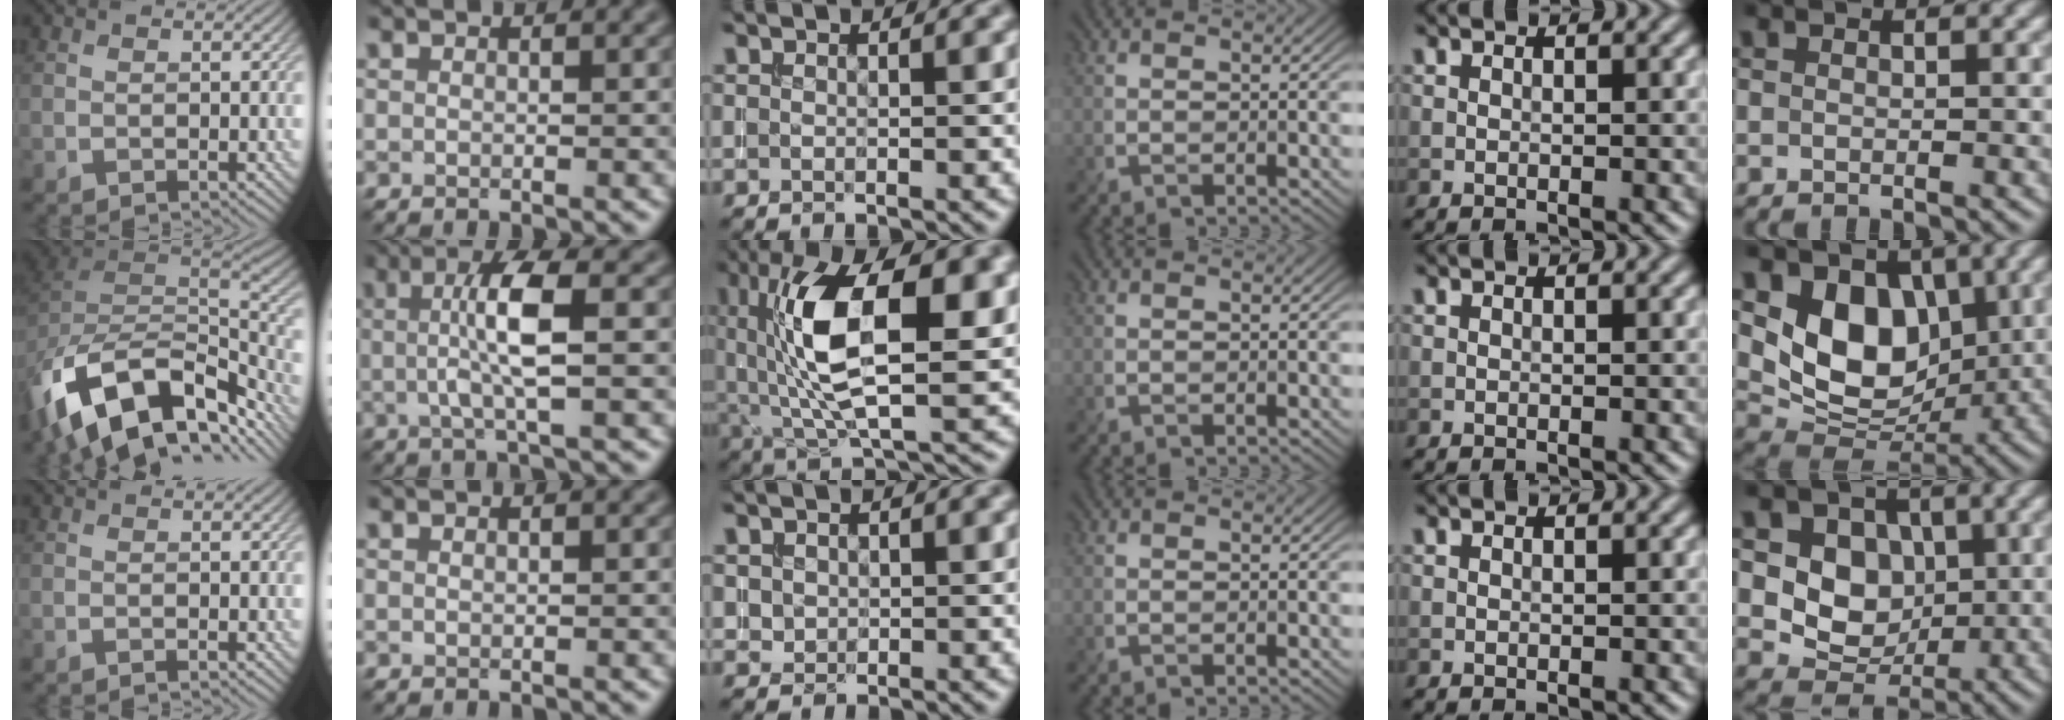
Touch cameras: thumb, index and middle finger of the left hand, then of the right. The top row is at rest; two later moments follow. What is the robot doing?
{"motion": "insert", "object": "drawer"}